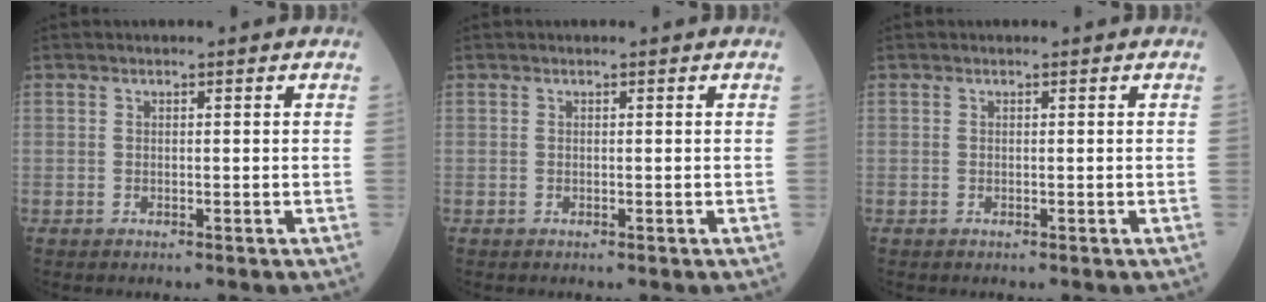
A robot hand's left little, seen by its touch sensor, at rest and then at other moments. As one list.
[{"total": 0.0}, {"total": 0.0}]